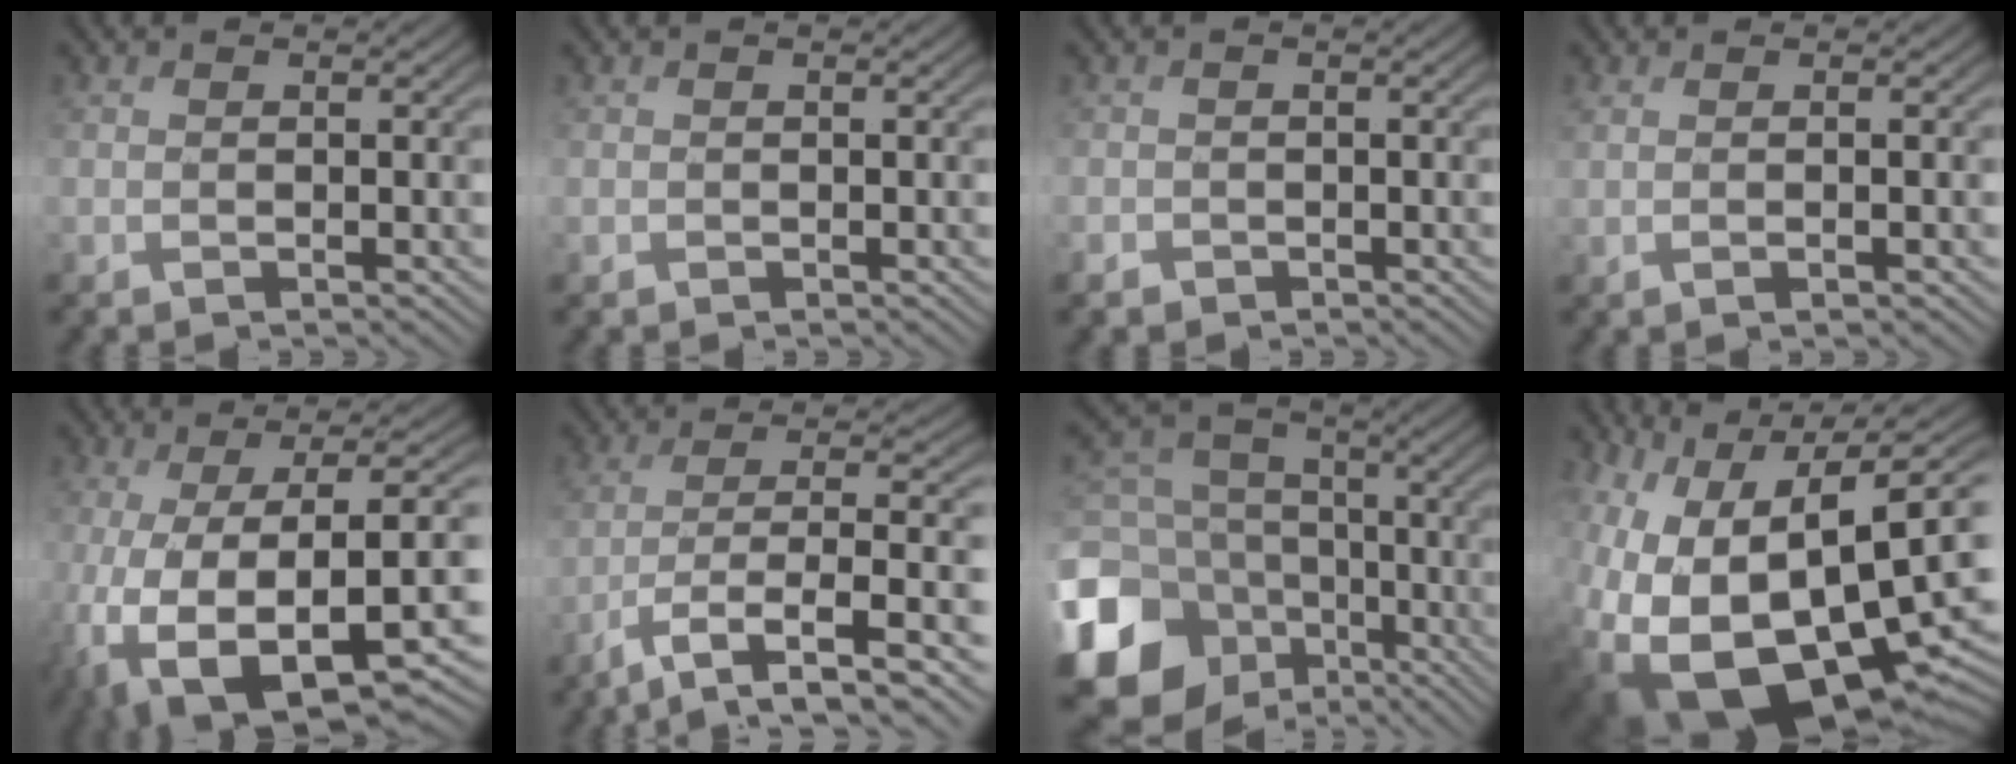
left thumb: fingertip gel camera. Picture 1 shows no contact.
{"total": 0.5, "force": [-0.2, 0.3, -0.3], "torque": [0.007, -0.003, -0.003]}
{"total": 1.7, "force": [-1.1, 1.2, -0.1], "torque": [0.002, -0.006, -0.030]}
{"total": 2.0, "force": [0.3, 0.5, 1.9], "torque": [-0.027, 0.003, 0.000]}
{"total": 15.1, "force": [-5.4, 5.9, 12.8], "torque": [-0.257, -0.038, -0.062]}
{"total": 9.8, "force": [-3.6, 3.4, 8.5], "torque": [-0.162, -0.014, -0.059]}
{"total": 16.6, "force": [-5.8, 13.5, 7.7], "torque": [-0.256, -0.034, -0.100]}
{"total": 20.6, "force": [-4.5, 13.6, 14.8], "torque": [-0.278, -0.025, -0.023]}